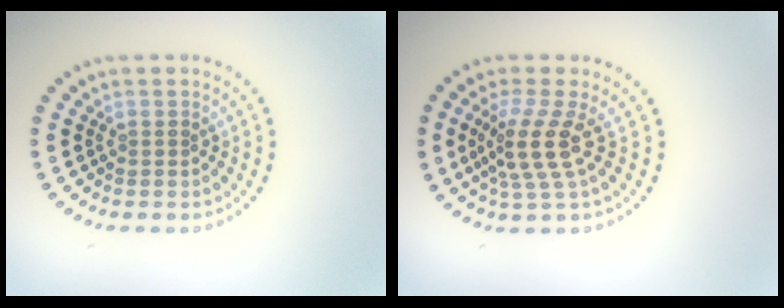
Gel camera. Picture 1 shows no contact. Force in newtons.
{"total": 3.6, "press": 2.7, "slide": 2.4}